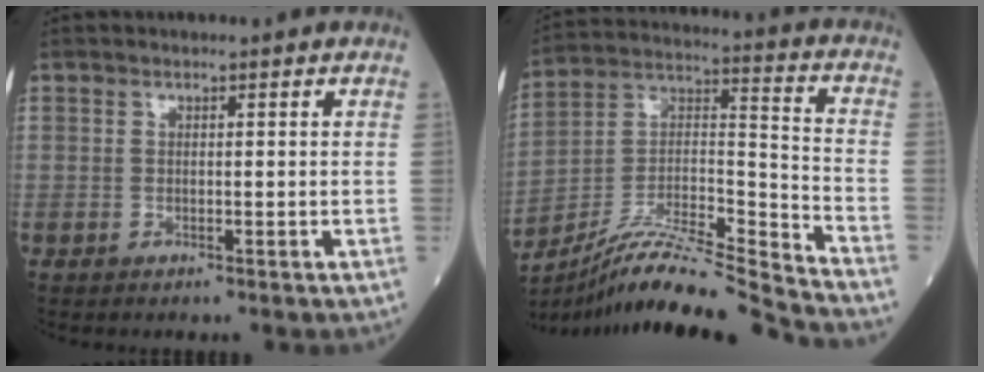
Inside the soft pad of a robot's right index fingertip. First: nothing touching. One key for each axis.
{"total": 19.5, "fx": -17.9, "fy": -1.5, "fz": 7.6, "tx": -0.151, "ty": 0.012, "tz": -0.315}